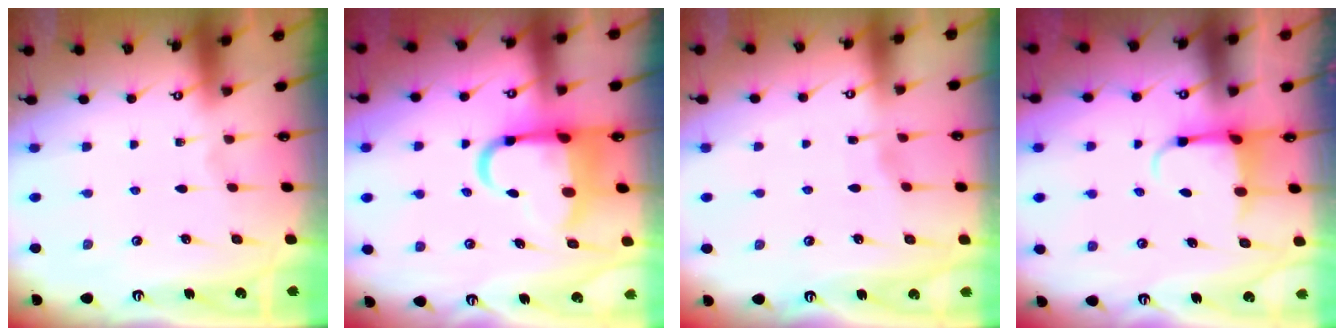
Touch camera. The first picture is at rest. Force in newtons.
{"total": 10.7, "press": 10.3, "slide": 2.7}
{"total": 2.8, "press": 2.8, "slide": 0.4}
{"total": 3.8, "press": 3.6, "slide": 1.0}